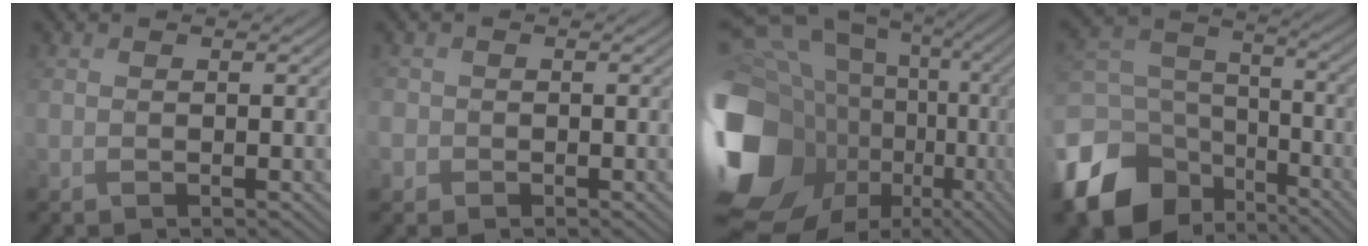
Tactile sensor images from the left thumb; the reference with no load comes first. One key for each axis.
{"total": 2.1, "fx": -0.6, "fy": 2.0, "fz": 0.2, "tx": -0.009, "ty": -0.004, "tz": -0.015}
{"total": 21.4, "fx": -3.1, "fy": 16.6, "fz": 13.2, "tx": -0.334, "ty": -0.022, "tz": -0.026}
{"total": 15.7, "fx": -8.5, "fy": 10.8, "fz": 7.6, "tx": -0.230, "ty": -0.040, "tz": -0.150}